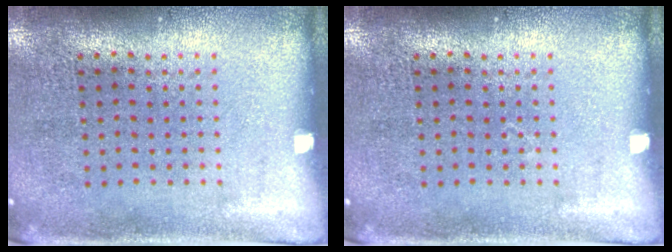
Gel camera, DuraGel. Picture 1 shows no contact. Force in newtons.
{"total": 0.0}